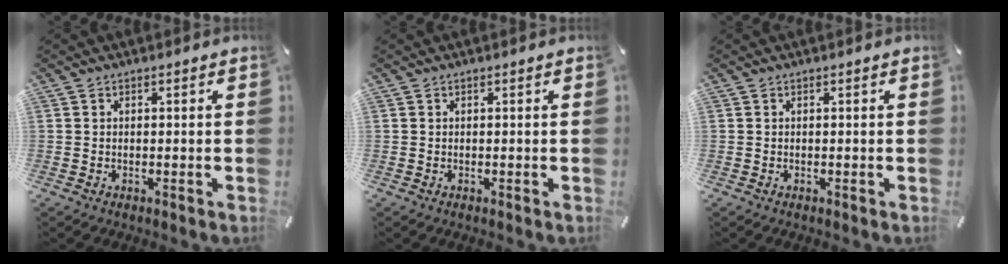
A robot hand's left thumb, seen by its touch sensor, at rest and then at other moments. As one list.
[{"total": 0.0}, {"total": 0.0}]